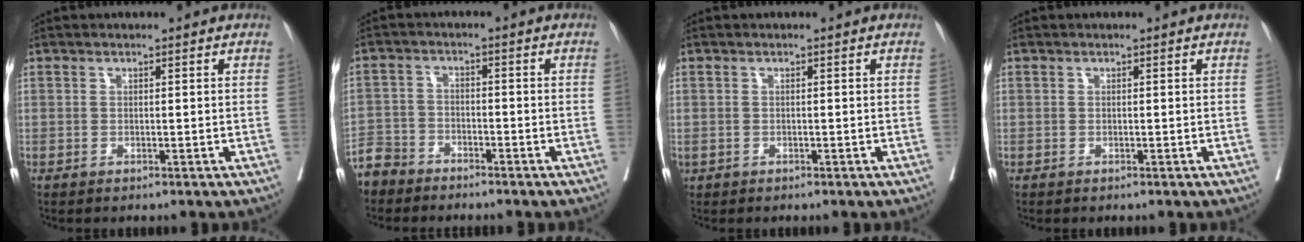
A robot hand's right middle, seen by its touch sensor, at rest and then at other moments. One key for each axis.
{"total": 4.7, "fx": -4.2, "fy": 2.0, "fz": -0.3, "tx": 0.003, "ty": -0.006, "tz": -0.088}
{"total": 0.0}
{"total": 0.0}